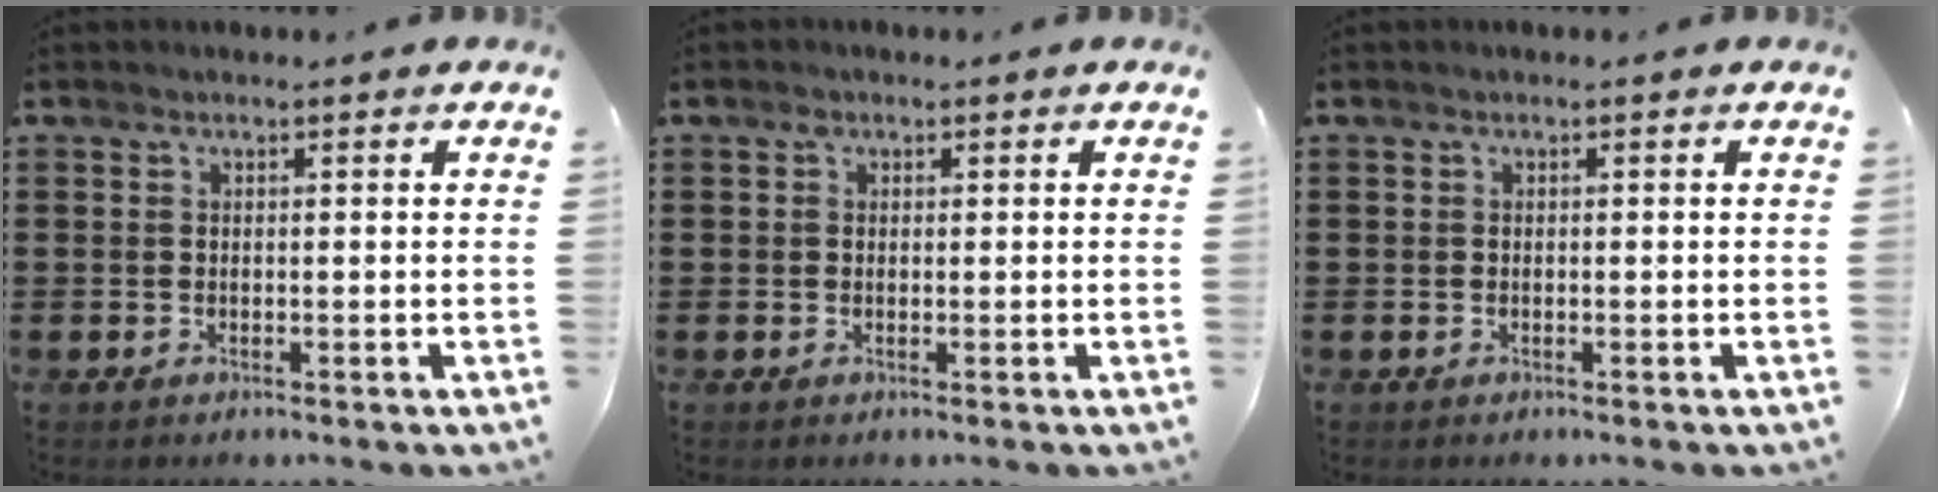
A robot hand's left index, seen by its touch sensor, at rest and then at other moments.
{"total": 0.9, "force": [0.3, 0.8, 0.3], "torque": [-0.010, 0.006, 0.004]}
{"total": 0.0}